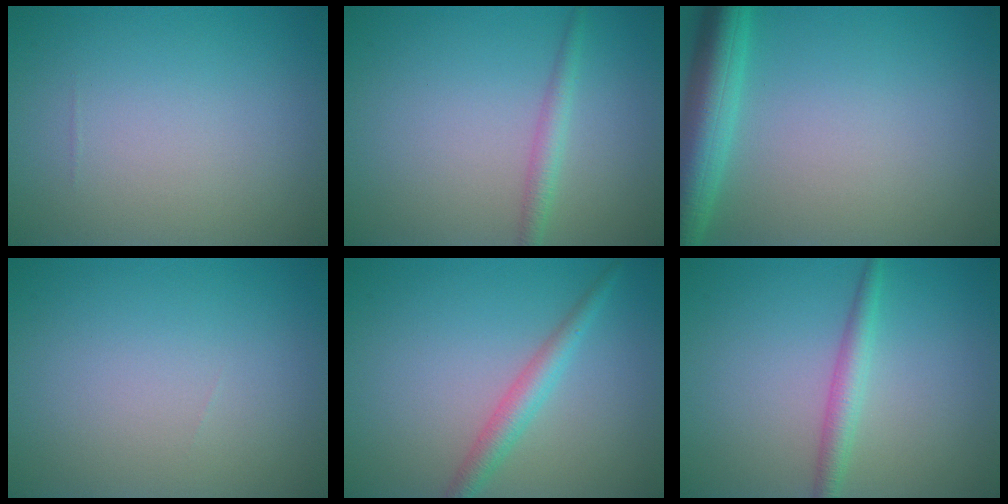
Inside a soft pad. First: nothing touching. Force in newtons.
{"total": 1.7, "press": 1.7, "slide": 0.0}
{"total": 5.4, "press": 5.4, "slide": 0.3}
{"total": 0.0}
{"total": 2.6, "press": 2.5, "slide": 0.1}
{"total": 2.2, "press": 2.2, "slide": 0.1}